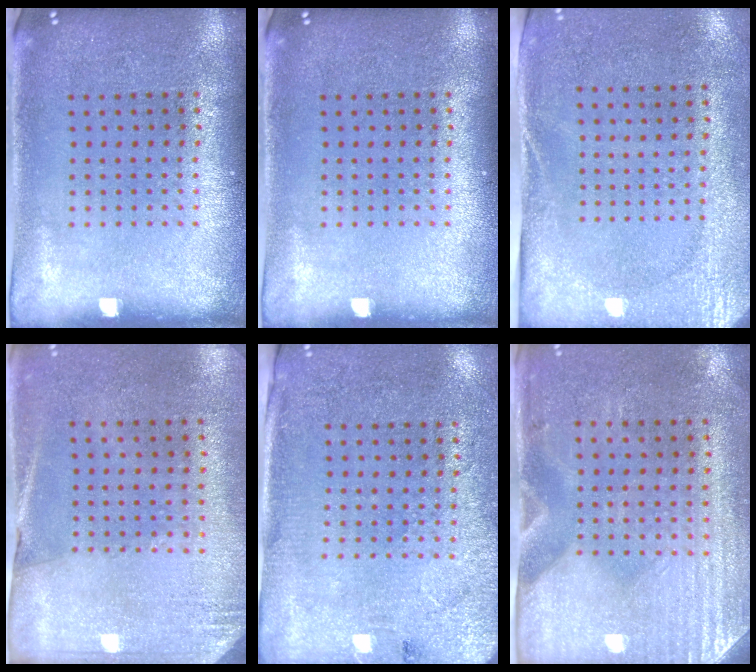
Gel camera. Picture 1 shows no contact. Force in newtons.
{"total": 0.0}
{"total": 2.7, "press": 2.1, "slide": 1.6}
{"total": 2.6, "press": 2.3, "slide": 1.2}
{"total": 2.7, "press": 2.3, "slide": 1.5}
{"total": 3.0, "press": 2.6, "slide": 1.5}